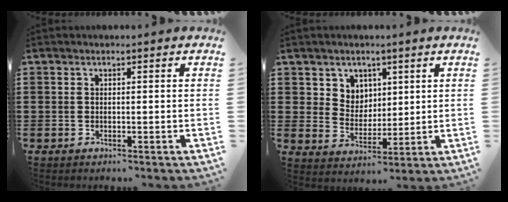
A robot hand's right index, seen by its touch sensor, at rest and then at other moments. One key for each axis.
{"total": 5.2, "fx": 2.9, "fy": 4.3, "fz": 0.1, "tx": -0.022, "ty": 0.003, "tz": 0.052}